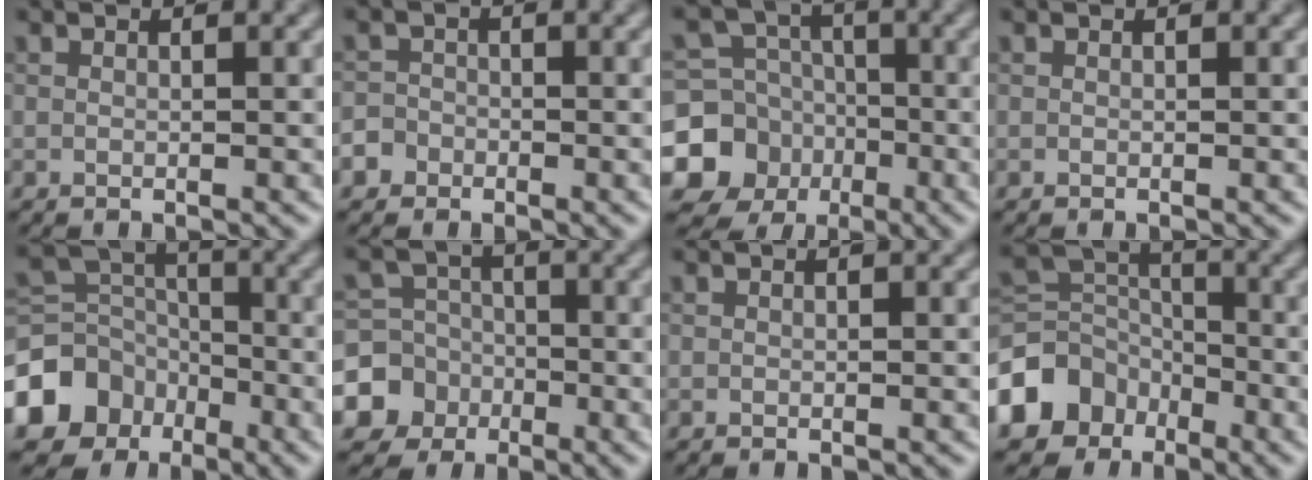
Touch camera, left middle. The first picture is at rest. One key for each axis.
{"total": 3.0, "fx": -1.7, "fy": 2.4, "fz": 0.4, "tx": 0.013, "ty": -0.001, "tz": -0.037}
{"total": 11.1, "fx": -3.7, "fy": 10.2, "fz": 2.4, "tx": -0.062, "ty": -0.029, "tz": -0.084}
{"total": 0.0}
{"total": 9.7, "fx": -5.6, "fy": 7.4, "fz": 2.9, "tx": -0.075, "ty": -0.008, "tz": -0.115}
{"total": 8.5, "fx": -3.0, "fy": 7.8, "fz": 1.3, "tx": -0.032, "ty": -0.007, "tz": -0.073}
{"total": 0.0}
{"total": 7.8, "fx": -4.6, "fy": 5.6, "fz": 2.8, "tx": -0.055, "ty": 0.001, "tz": -0.102}